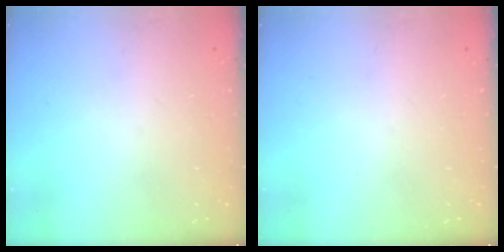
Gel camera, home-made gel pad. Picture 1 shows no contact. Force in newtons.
{"total": 0.0}